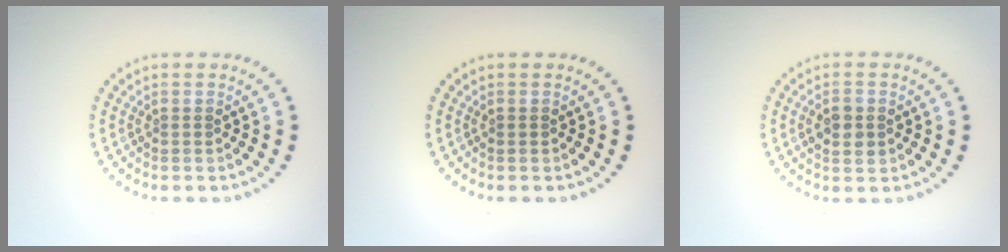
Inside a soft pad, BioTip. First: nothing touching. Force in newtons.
{"total": 0.5, "press": 0.5, "slide": 0.1}
{"total": 2.2, "press": 2.2, "slide": 0.1}